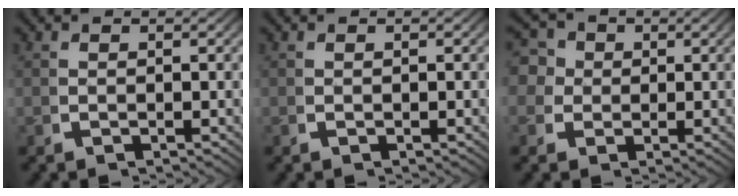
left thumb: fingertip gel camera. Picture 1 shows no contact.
{"total": 0.0}
{"total": 6.6, "force": [1.8, 5.7, 2.9], "torque": [-0.067, -0.001, 0.021]}